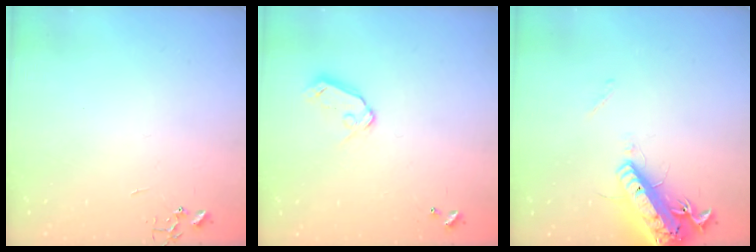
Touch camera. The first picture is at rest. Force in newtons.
{"total": 7.1, "press": 7.1, "slide": 0.8}
{"total": 18.1, "press": 17.7, "slide": 3.9}